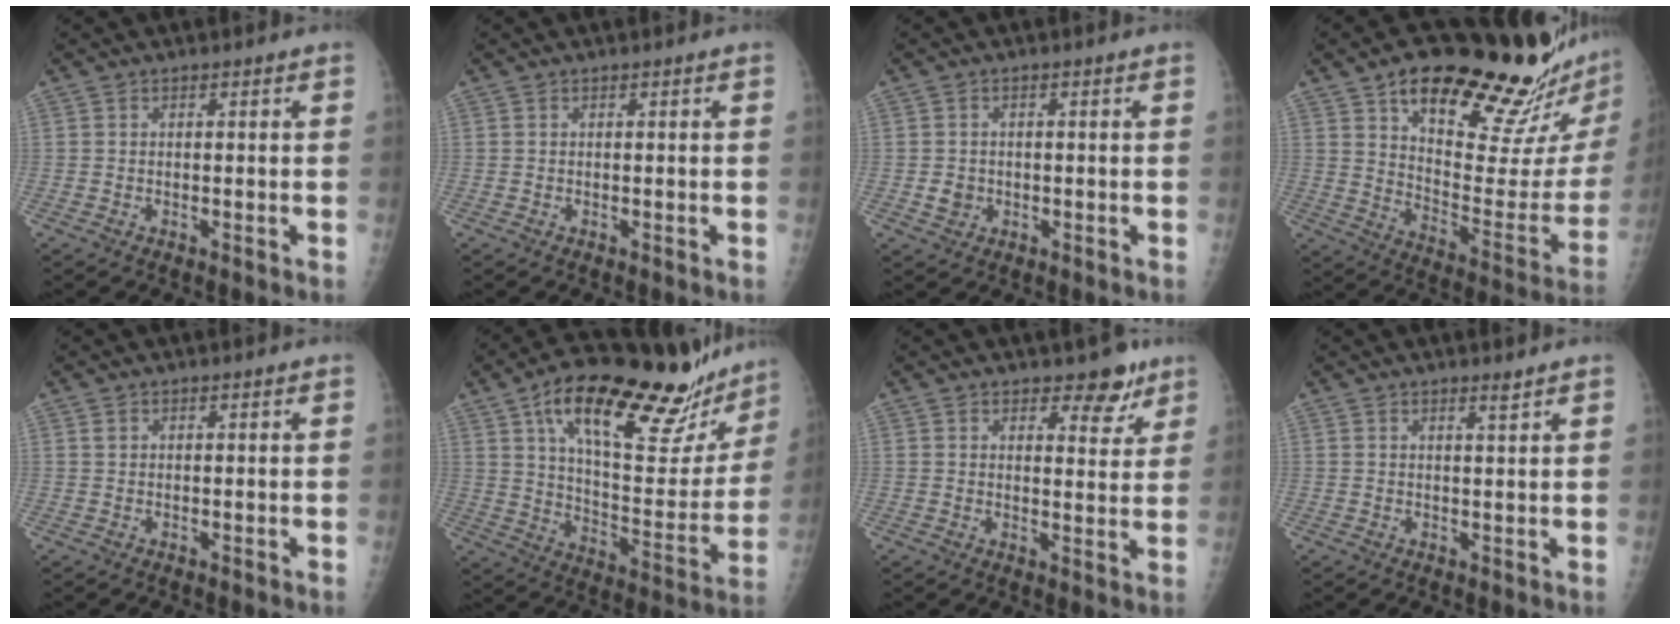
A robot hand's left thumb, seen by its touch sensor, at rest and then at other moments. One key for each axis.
{"total": 0.0}
{"total": 2.6, "fx": -0.4, "fy": 2.3, "fz": 1.0, "tx": -0.007, "ty": 0.003, "tz": -0.003}
{"total": 28.9, "fx": 21.3, "fy": 8.0, "fz": 17.9, "tx": -0.220, "ty": -0.106, "tz": 0.305}
{"total": 0.7, "fx": 0.4, "fy": 0.5, "fz": 0.2, "tx": 0.000, "ty": -0.001, "tz": 0.007}
{"total": 30.4, "fx": 19.8, "fy": 10.2, "fz": 20.7, "tx": -0.274, "ty": -0.051, "tz": 0.300}
{"total": 6.2, "fx": 4.4, "fy": 3.2, "fz": 2.8, "tx": -0.004, "ty": -0.025, "tz": 0.058}
{"total": 1.5, "fx": 1.2, "fy": 0.1, "fz": 0.8, "tx": -0.011, "ty": -0.011, "tz": 0.021}